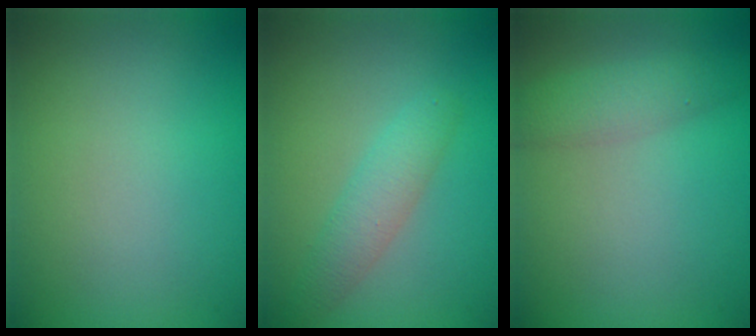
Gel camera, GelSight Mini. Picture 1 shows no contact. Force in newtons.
{"total": 2.5, "press": 2.5, "slide": 0.0}
{"total": 2.8, "press": 2.8, "slide": 0.1}